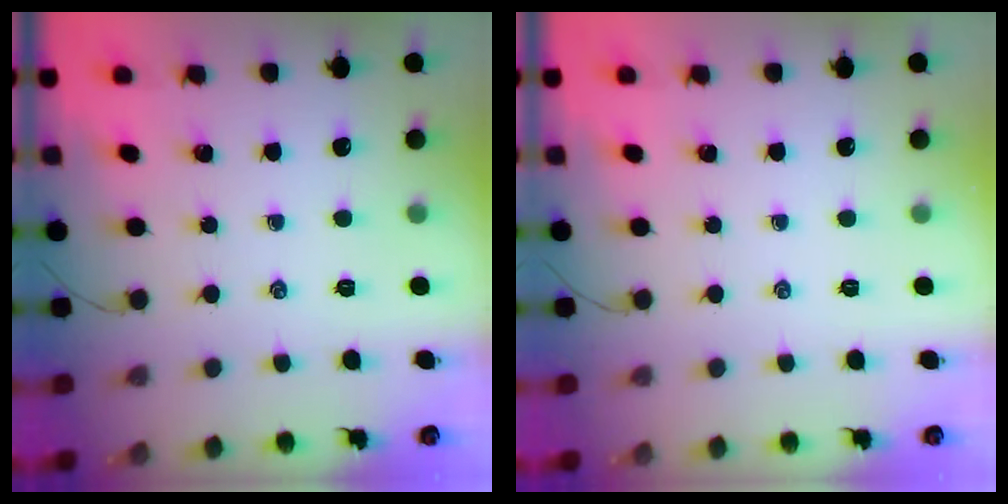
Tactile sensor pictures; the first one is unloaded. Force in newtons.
{"total": 0.0}